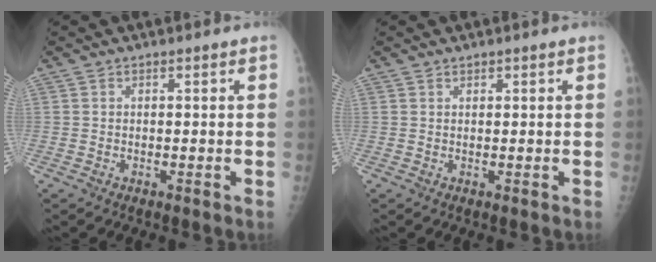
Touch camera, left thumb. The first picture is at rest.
{"total": 0.7, "force": [0.6, 0.3, 0.2], "torque": [-0.001, -0.003, 0.010]}